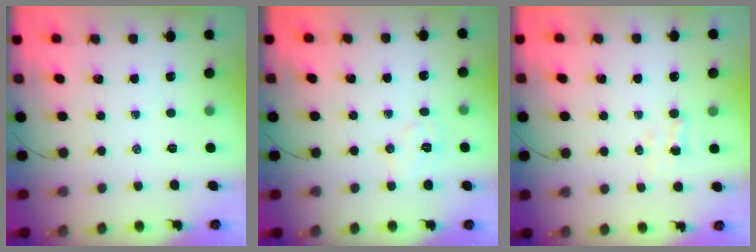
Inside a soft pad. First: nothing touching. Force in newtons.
{"total": 5.7, "press": 5.6, "slide": 0.9}
{"total": 2.5, "press": 2.3, "slide": 0.8}